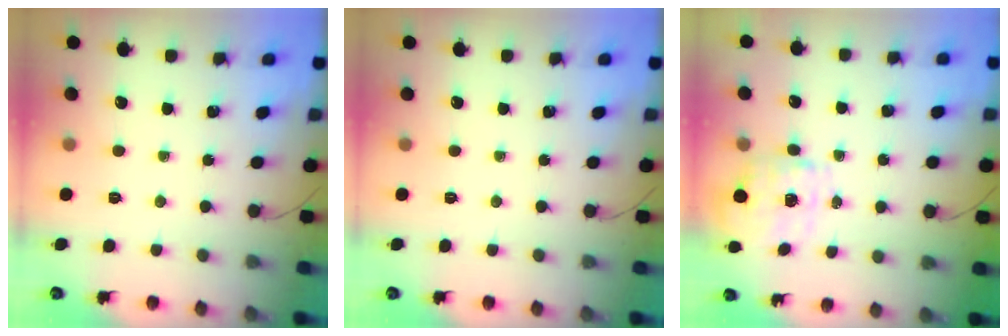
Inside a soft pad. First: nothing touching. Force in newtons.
{"total": 0.0}
{"total": 4.0, "press": 3.9, "slide": 0.8}